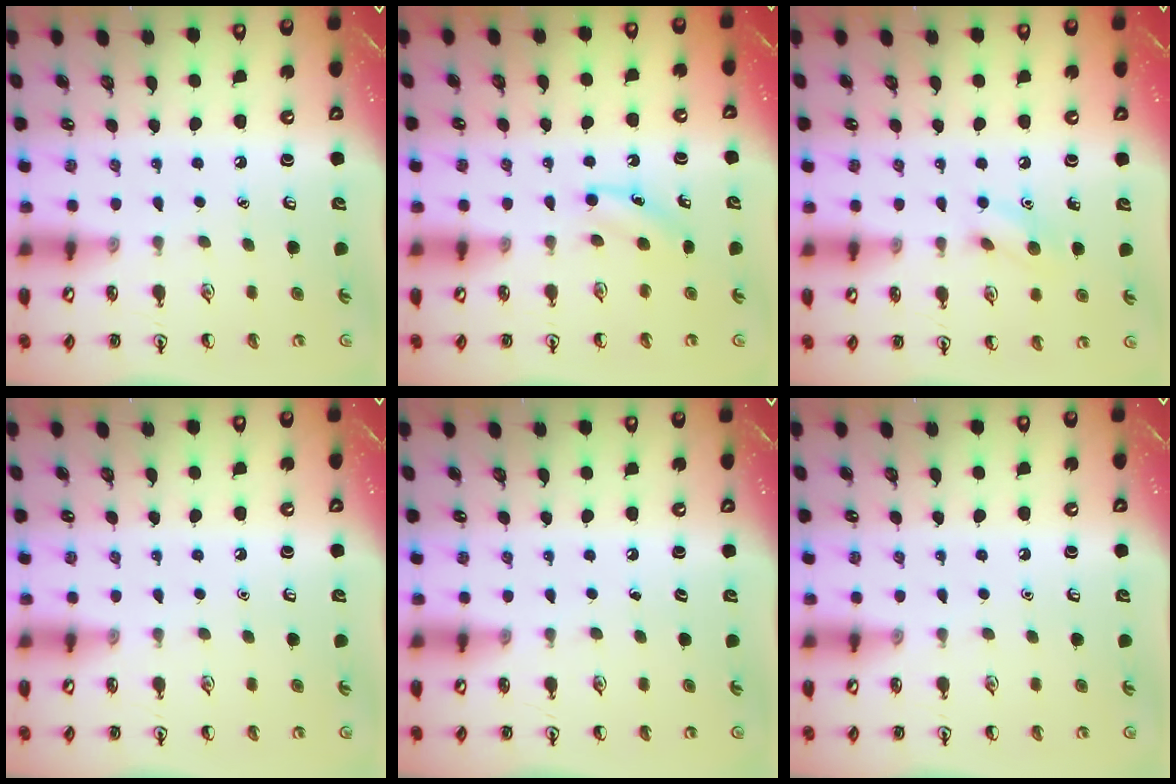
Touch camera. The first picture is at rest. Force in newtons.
{"total": 3.9, "press": 3.6, "slide": 1.3}
{"total": 7.3, "press": 7.2, "slide": 1.5}
{"total": 0.0}
{"total": 0.0}
{"total": 0.0}